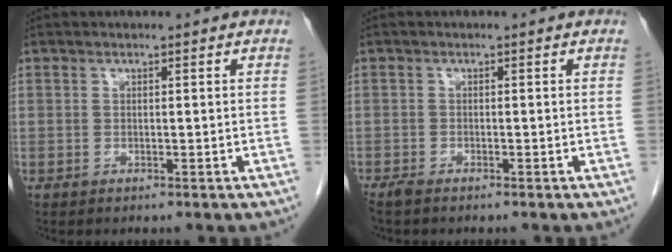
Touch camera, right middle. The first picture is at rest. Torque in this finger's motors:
{"motor_torque": [0.07, 0.00, 0.03, 0.01]}